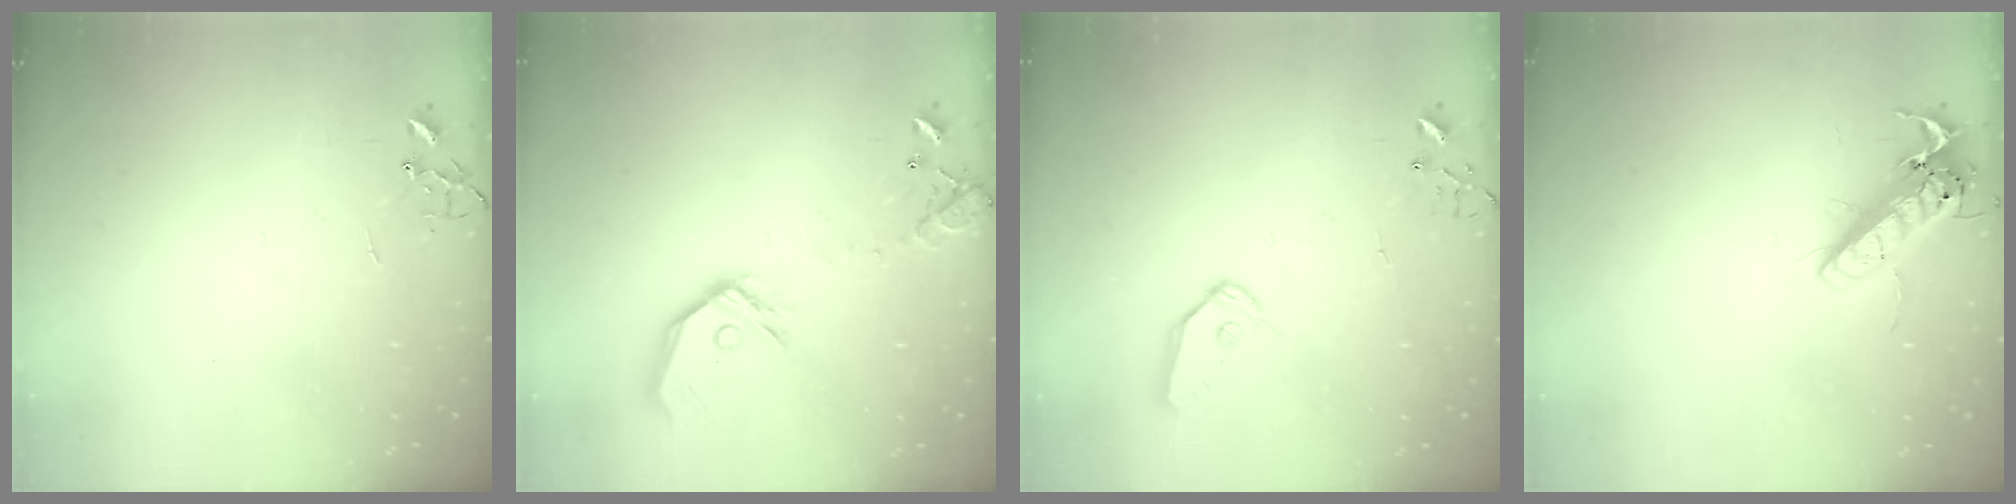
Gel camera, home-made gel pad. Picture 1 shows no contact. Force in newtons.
{"total": 16.5, "press": 16.3, "slide": 2.4}
{"total": 8.9, "press": 8.8, "slide": 0.6}
{"total": 14.9, "press": 14.7, "slide": 2.8}